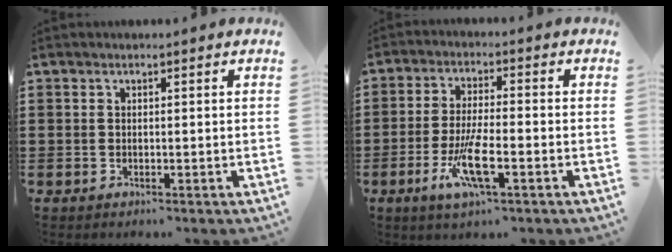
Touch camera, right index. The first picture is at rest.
{"total": 7.3, "force": [-3.0, 1.3, 6.5], "torque": [-0.144, -0.020, -0.060]}